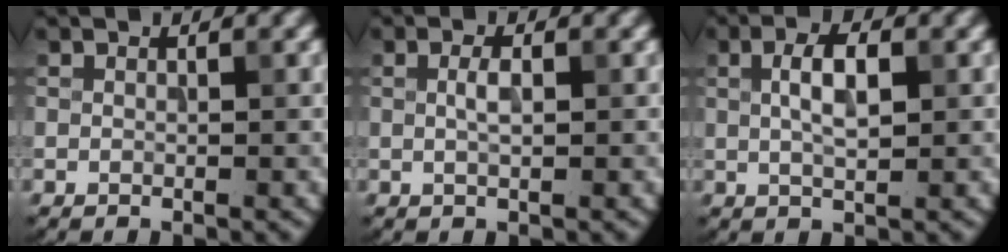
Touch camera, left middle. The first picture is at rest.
{"total": 1.3, "force": [0.2, 0.4, 1.3], "torque": [-0.026, 0.003, 0.002]}
{"total": 3.4, "force": [0.7, 1.4, 3.0], "torque": [-0.061, 0.005, 0.012]}